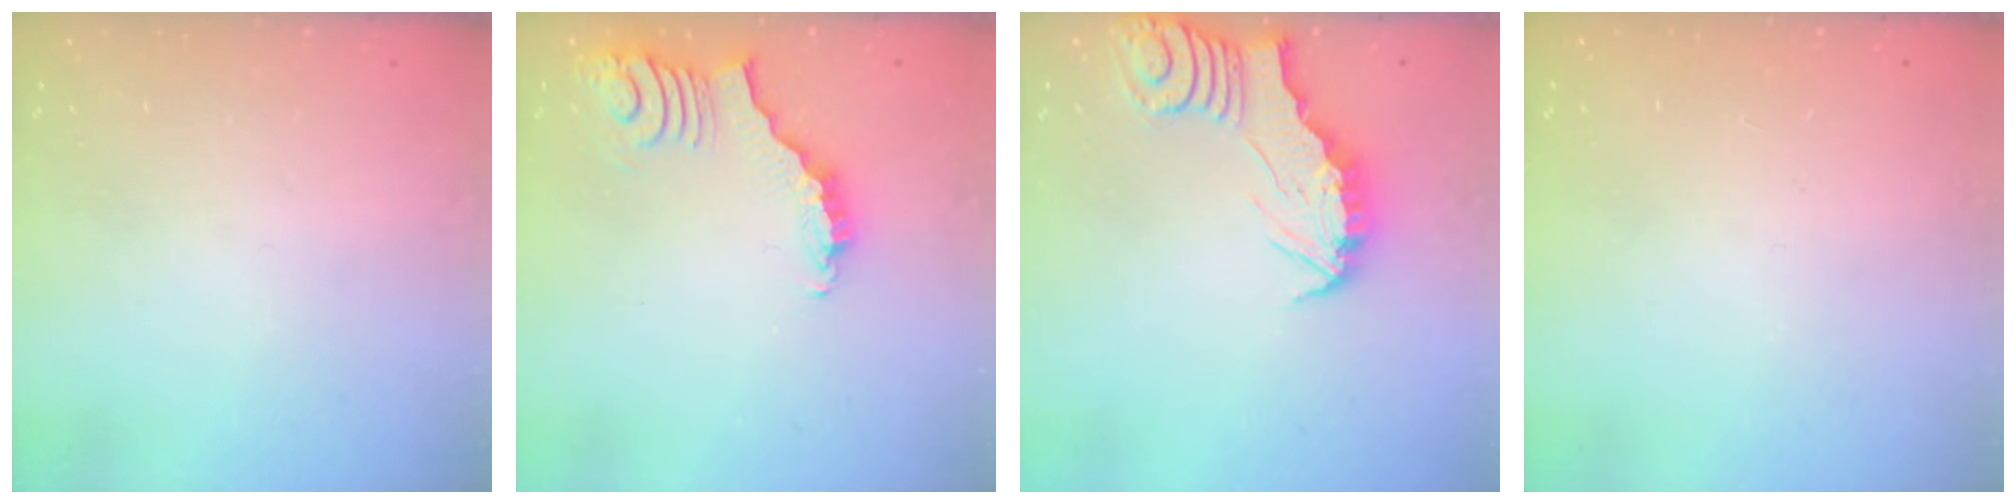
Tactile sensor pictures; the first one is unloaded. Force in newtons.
{"total": 3.8, "press": 3.8, "slide": 0.7}
{"total": 2.7, "press": 2.7, "slide": 0.2}
{"total": 1.6, "press": 1.6, "slide": 0.1}